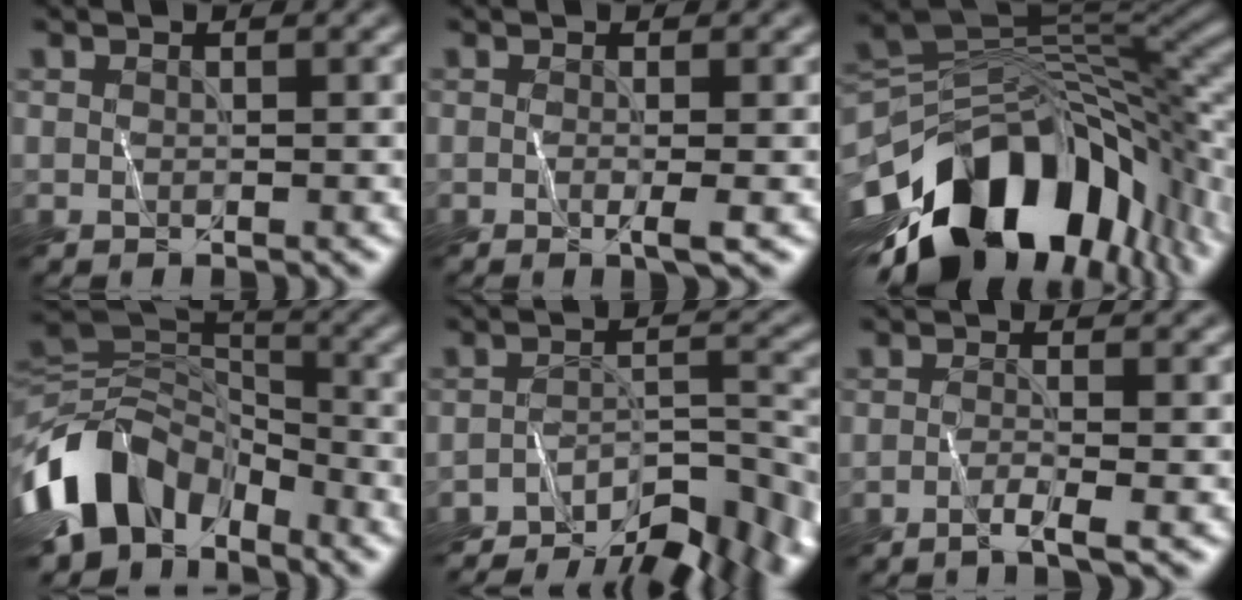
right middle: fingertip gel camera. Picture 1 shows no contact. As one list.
[{"total": 1.4, "force": [-0.2, 0.2, 1.4], "torque": [-0.020, 0.000, -0.006]}, {"total": 14.3, "force": [-6.7, 8.3, 9.5], "torque": [-0.153, 0.016, -0.114]}, {"total": 10.3, "force": [-5.0, 6.9, 5.7], "torque": [-0.103, 0.014, -0.104]}, {"total": 9.2, "force": [-7.6, 2.7, 4.2], "torque": [-0.055, 0.004, -0.106]}, {"total": 1.8, "force": [-1.1, 0.1, 1.4], "torque": [-0.018, 0.008, -0.031]}]